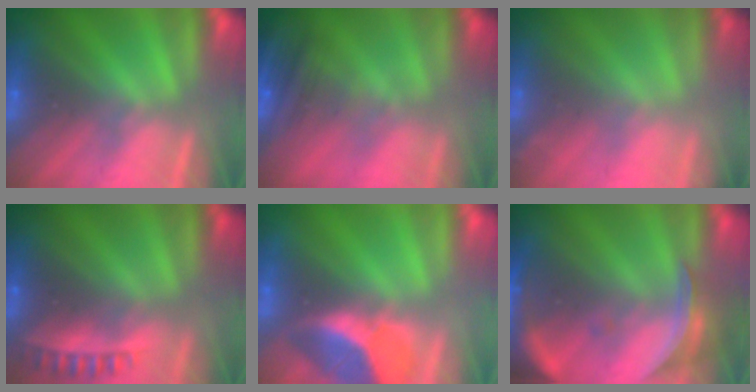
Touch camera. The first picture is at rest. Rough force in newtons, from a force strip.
{"total": 4.7}
{"total": 1.5}
{"total": 2.5}
{"total": 2.6}
{"total": 10.8}